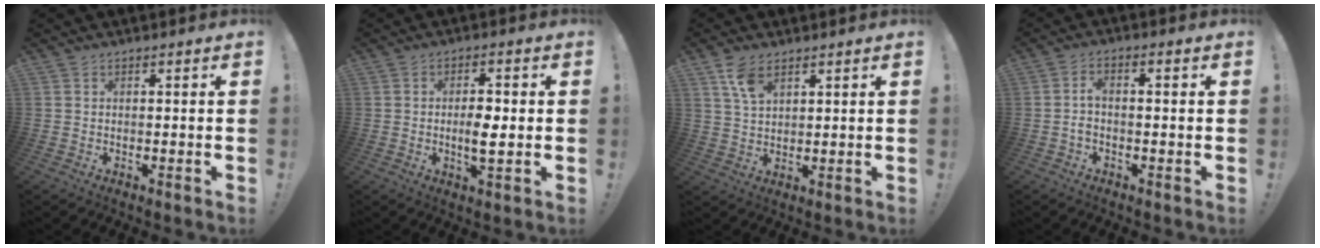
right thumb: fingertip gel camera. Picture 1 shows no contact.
{"total": 5.7, "force": [-0.7, 1.8, 5.4], "torque": [-0.076, -0.008, -0.017]}
{"total": 6.5, "force": [4.1, 3.0, 4.1], "torque": [-0.079, -0.014, 0.076]}
{"total": 3.6, "force": [-1.3, 0.9, 3.2], "torque": [-0.069, 0.002, -0.024]}